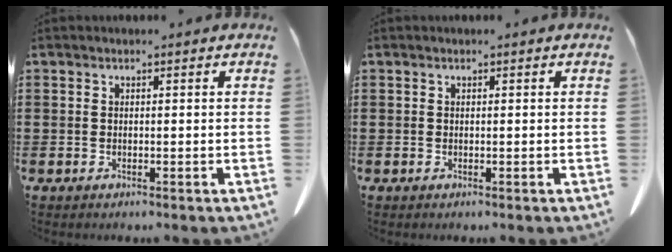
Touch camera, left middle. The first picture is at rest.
{"total": 0.0}